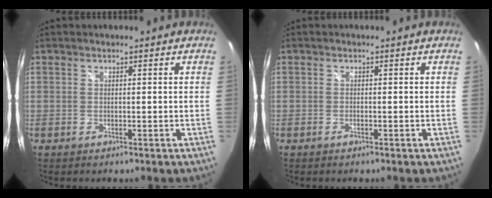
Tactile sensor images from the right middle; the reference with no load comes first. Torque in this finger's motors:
{"motor_torque": [1.99, -0.15, 0.05, 0.01]}